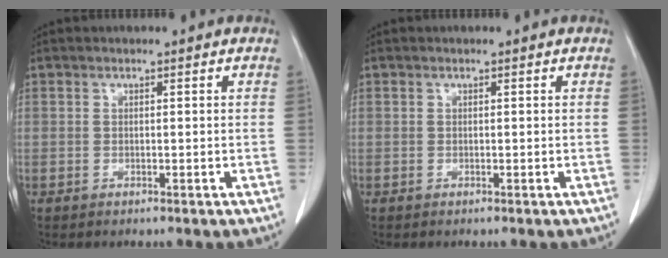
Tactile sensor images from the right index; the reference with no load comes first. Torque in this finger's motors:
{"motor_torque": [0.00, 0.00, 0.00, 0.00]}